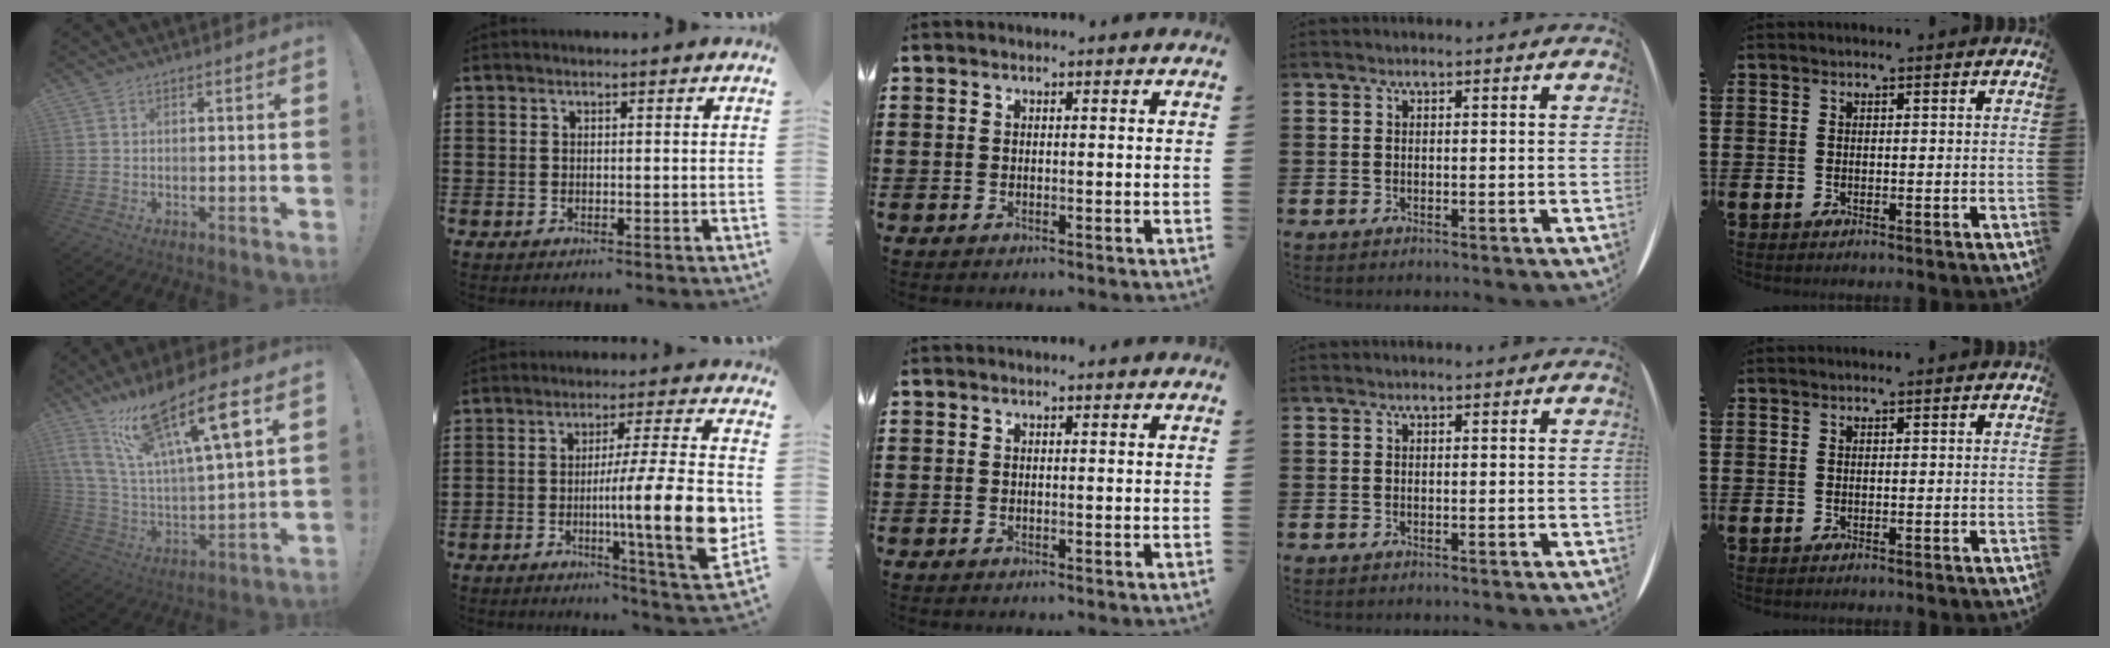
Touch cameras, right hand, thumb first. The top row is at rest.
{"thumb": {"total": 20.7, "force": [13.3, 4.6, 15.2], "torque": [-0.257, -0.076, 0.217]}, "index": {"total": 14.8, "force": [-2.9, 1.2, 14.5], "torque": [-0.224, -0.019, -0.055]}}